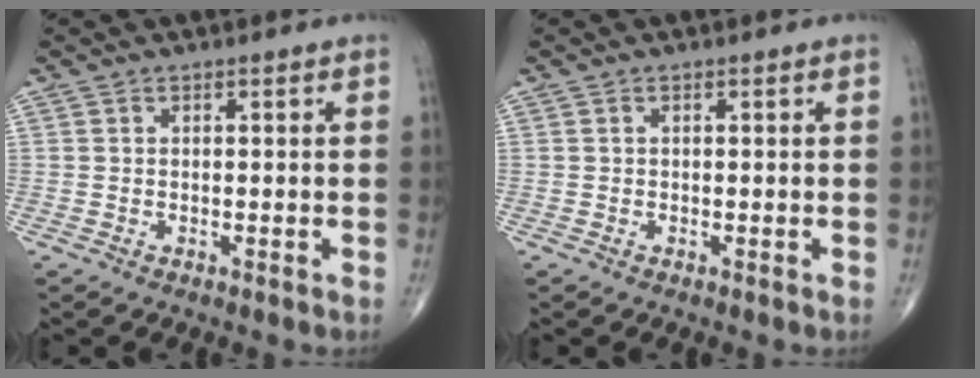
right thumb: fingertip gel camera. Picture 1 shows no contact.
{"total": 0.0}